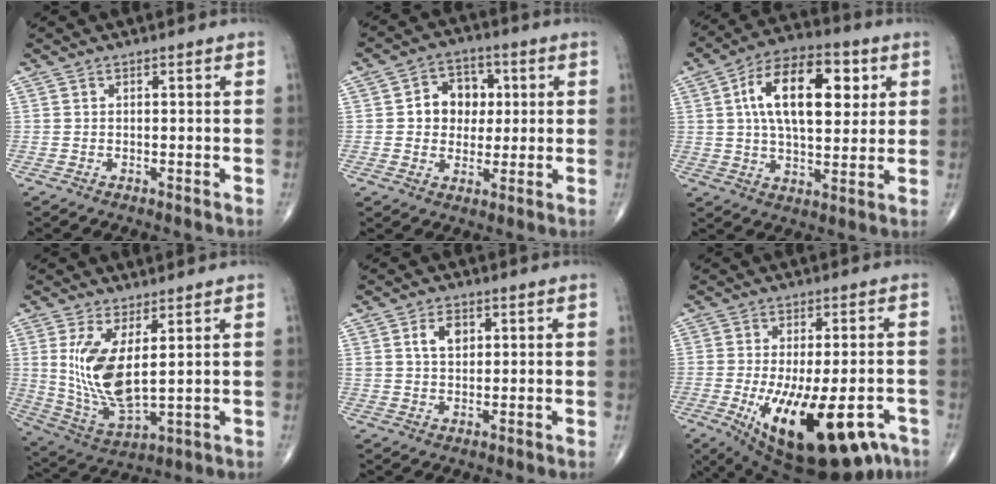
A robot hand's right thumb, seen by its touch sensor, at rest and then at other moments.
{"total": 8.8, "force": [1.2, 7.2, 4.9], "torque": [-0.025, 0.008, 0.014]}
{"total": 18.1, "force": [4.7, 9.1, 14.9], "torque": [-0.221, 0.005, 0.072]}
{"total": 12.5, "force": [2.8, 4.9, 11.2], "torque": [-0.226, -0.031, 0.072]}
{"total": 4.3, "force": [1.6, 2.7, 2.9], "torque": [-0.040, -0.004, 0.029]}
{"total": 21.9, "force": [-9.4, 8.9, 17.7], "torque": [-0.245, -0.010, -0.123]}